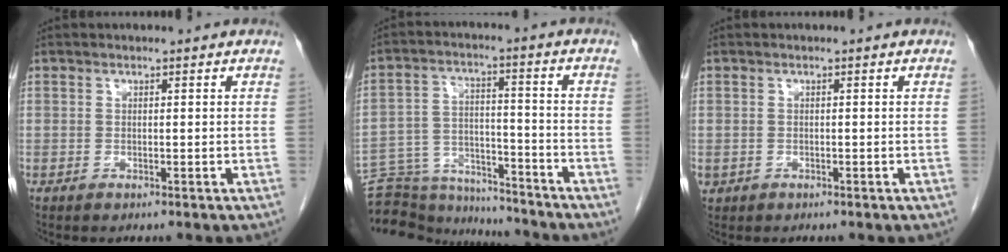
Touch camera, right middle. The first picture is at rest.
{"total": 16.2, "force": [-15.6, 3.2, 3.2], "torque": [-0.064, 0.032, -0.238]}
{"total": 0.9, "force": [-0.3, 0.9, 0.3], "torque": [-0.009, 0.005, 0.002]}